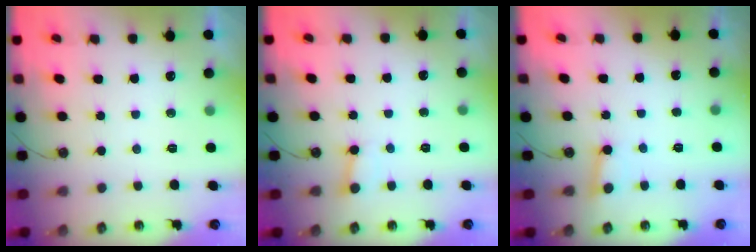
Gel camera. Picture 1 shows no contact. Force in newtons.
{"total": 2.5, "press": 2.4, "slide": 0.4}
{"total": 2.6, "press": 2.5, "slide": 0.7}